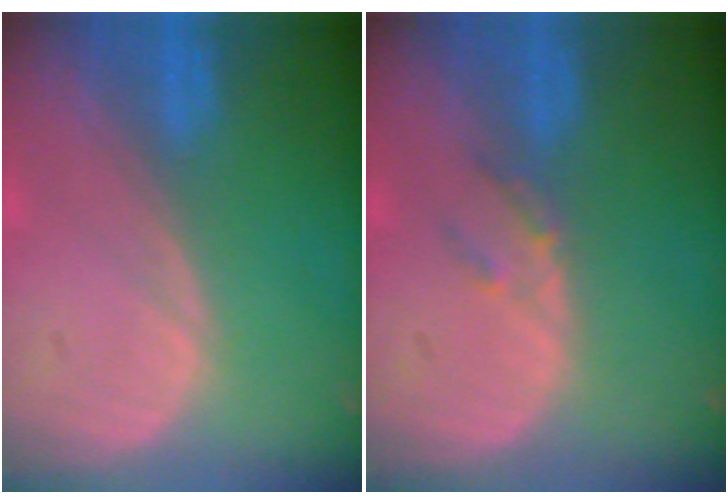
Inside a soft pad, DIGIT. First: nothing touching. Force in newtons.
{"total": 1.8, "press": 1.6, "slide": 0.8}